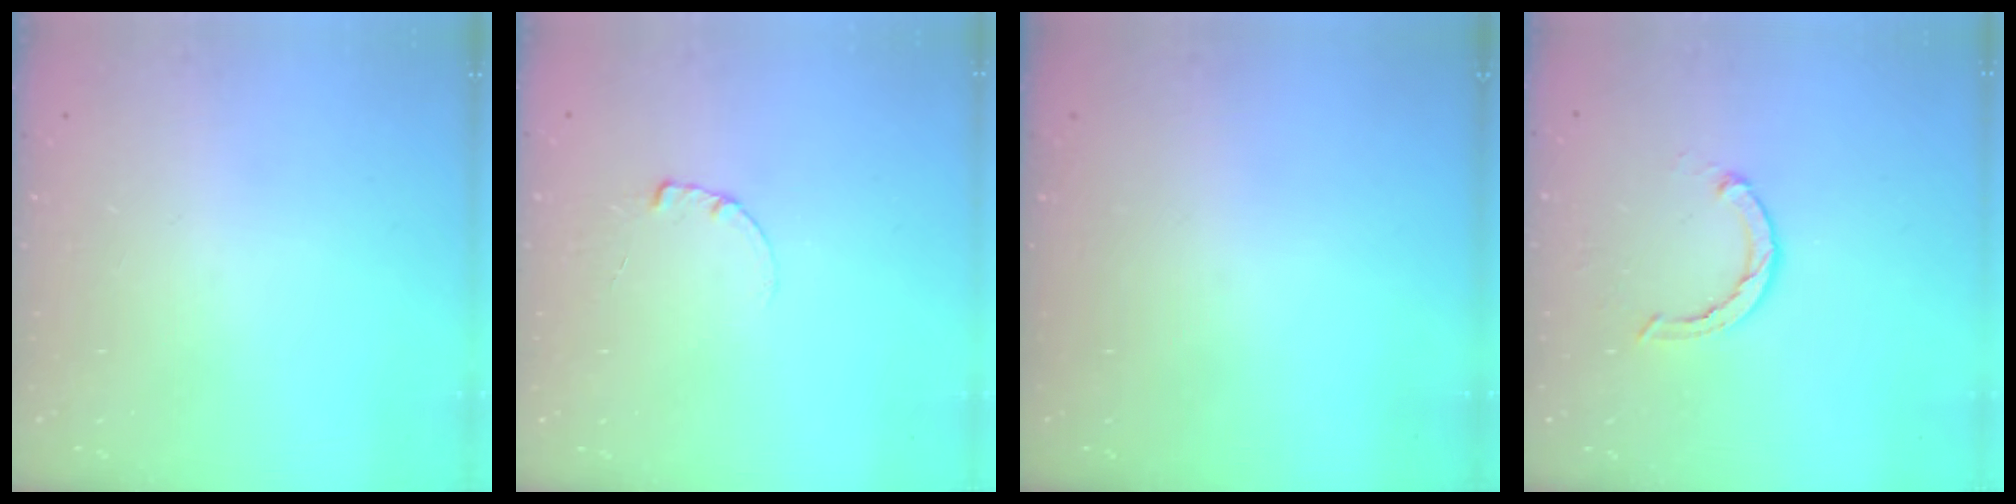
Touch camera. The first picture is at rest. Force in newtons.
{"total": 0.6, "press": 0.6, "slide": 0.1}
{"total": 0.0}
{"total": 2.3, "press": 2.3, "slide": 0.3}